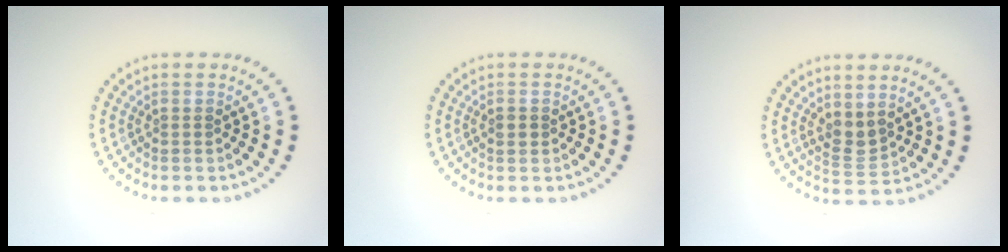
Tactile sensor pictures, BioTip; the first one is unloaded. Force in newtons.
{"total": 1.2, "press": 1.2, "slide": 0.1}
{"total": 1.9, "press": 1.6, "slide": 1.0}